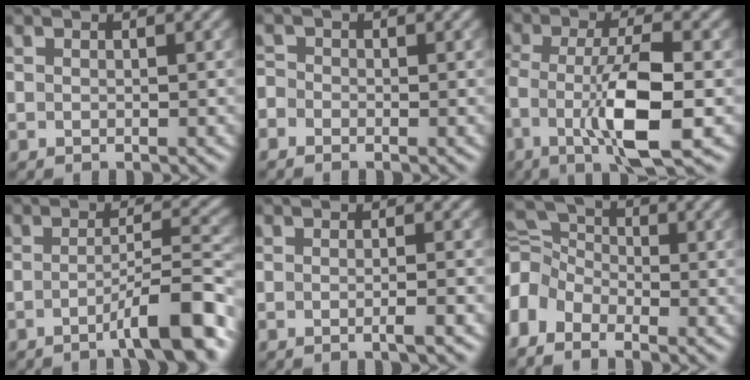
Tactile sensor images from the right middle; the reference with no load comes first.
{"total": 1.2, "force": [-0.9, 0.7, 0.4], "torque": [-0.007, -0.003, -0.021]}
{"total": 7.8, "force": [-2.2, 2.0, 7.2], "torque": [-0.132, 0.001, -0.041]}
{"total": 7.0, "force": [-3.5, 1.0, 6.0], "torque": [-0.077, 0.014, -0.063]}
{"total": 2.0, "force": [-0.7, 0.4, 1.9], "torque": [-0.019, -0.004, -0.017]}
{"total": 5.6, "force": [-2.3, 3.7, 3.4], "torque": [-0.068, 0.011, -0.053]}